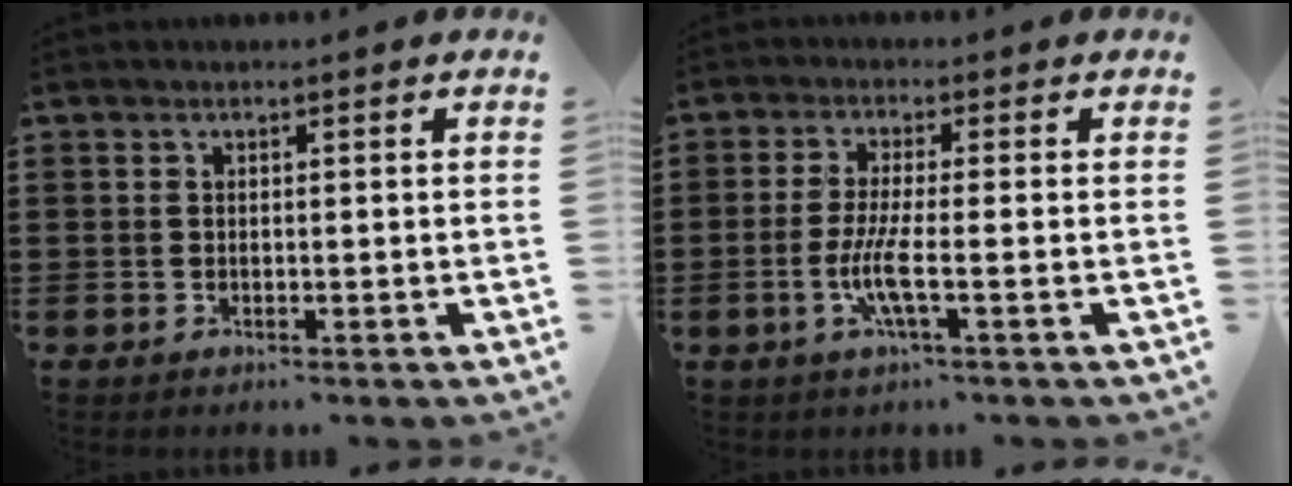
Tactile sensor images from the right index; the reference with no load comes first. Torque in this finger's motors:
{"motor_torque": [2.14, 0.00, 0.47, 0.16]}